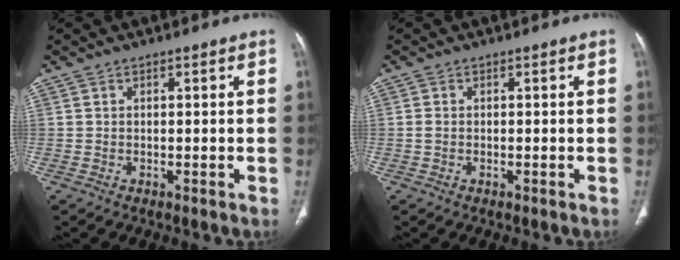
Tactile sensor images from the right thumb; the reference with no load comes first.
{"total": 0.7, "force": [-0.2, 0.5, 0.5], "torque": [-0.014, -0.002, -0.004]}